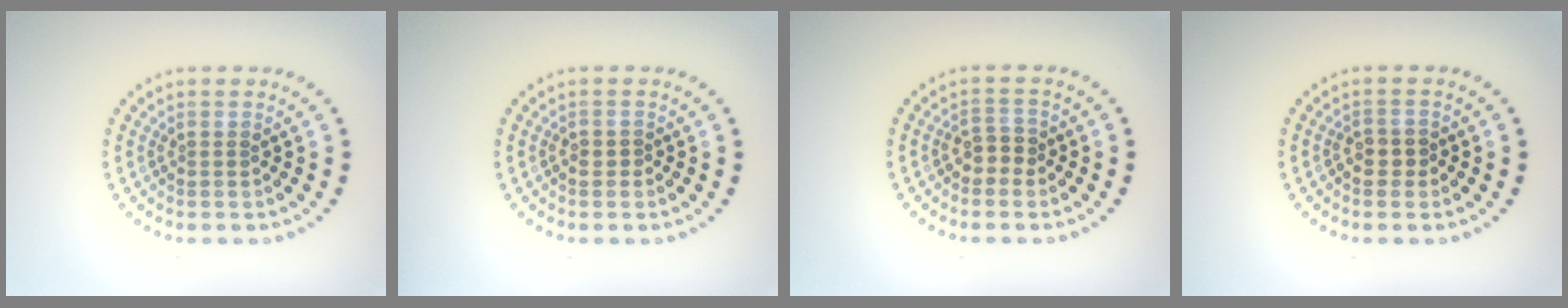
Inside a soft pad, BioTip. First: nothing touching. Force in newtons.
{"total": 0.7, "press": 0.6, "slide": 0.4}
{"total": 1.8, "press": 1.6, "slide": 0.8}
{"total": 1.2, "press": 1.1, "slide": 0.3}